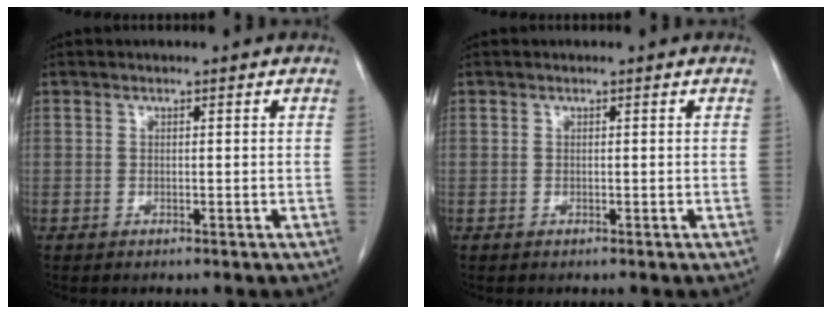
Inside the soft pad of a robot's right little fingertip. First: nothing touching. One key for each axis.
{"total": 0.0}